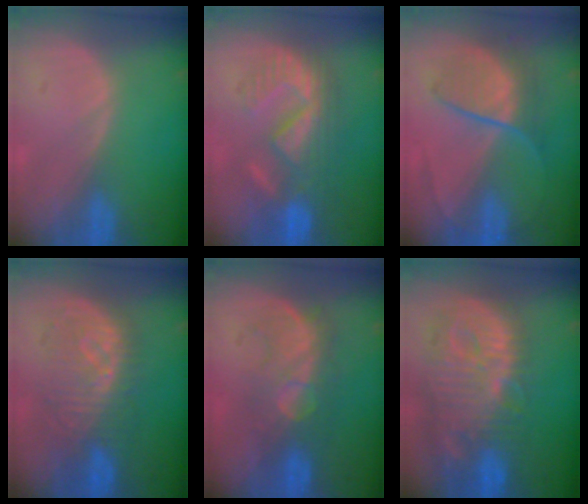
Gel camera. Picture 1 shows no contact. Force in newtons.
{"total": 8.9, "press": 8.7, "slide": 1.9}
{"total": 6.5, "press": 6.5, "slide": 0.9}
{"total": 8.4, "press": 8.4, "slide": 1.0}
{"total": 7.8, "press": 7.7, "slide": 1.5}
{"total": 13.8, "press": 12.0, "slide": 6.7}